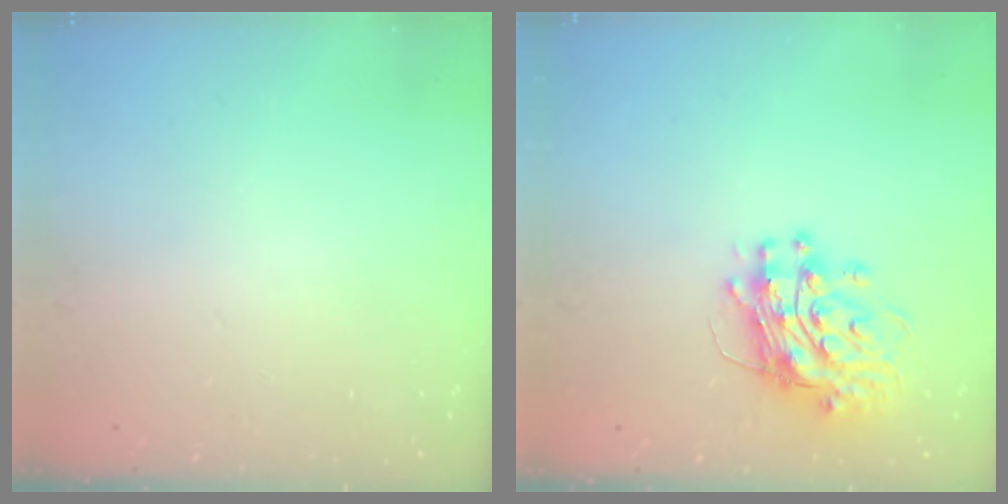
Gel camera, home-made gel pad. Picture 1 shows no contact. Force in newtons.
{"total": 13.1, "press": 13.1, "slide": 1.3}